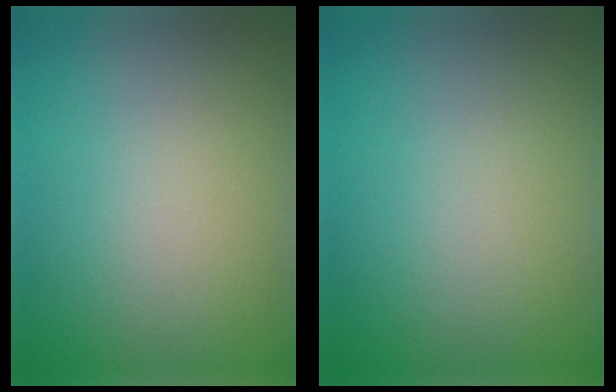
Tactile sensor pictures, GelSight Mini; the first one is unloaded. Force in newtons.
{"total": 0.0}